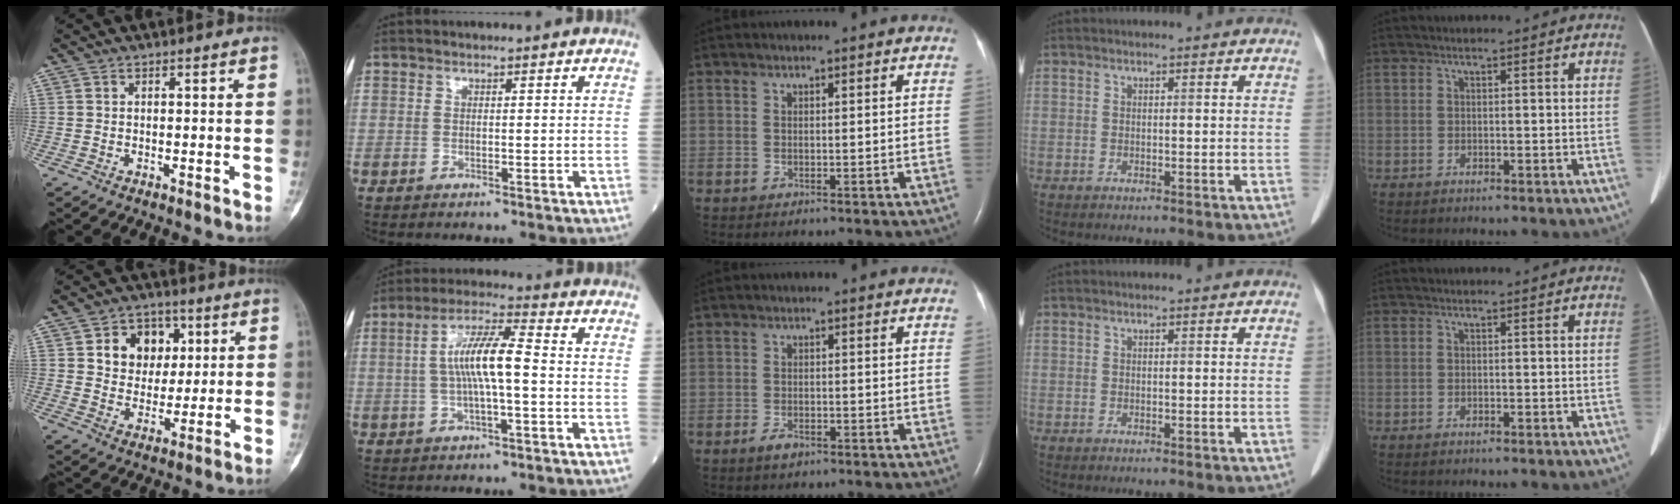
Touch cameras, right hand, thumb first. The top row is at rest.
{"thumb": {"total": 10.4, "force": [3.2, 8.5, 5.2], "torque": [-0.028, -0.006, 0.053]}, "index": {"total": 8.8, "force": [-0.1, 1.2, 8.7], "torque": [-0.167, 0.015, -0.007]}, "middle": {"total": 2.0, "force": [-1.4, 0.9, 1.2], "torque": [-0.024, 0.000, -0.023]}}